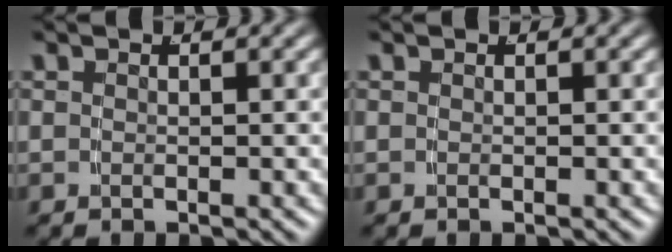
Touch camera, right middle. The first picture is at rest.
{"total": 0.0}